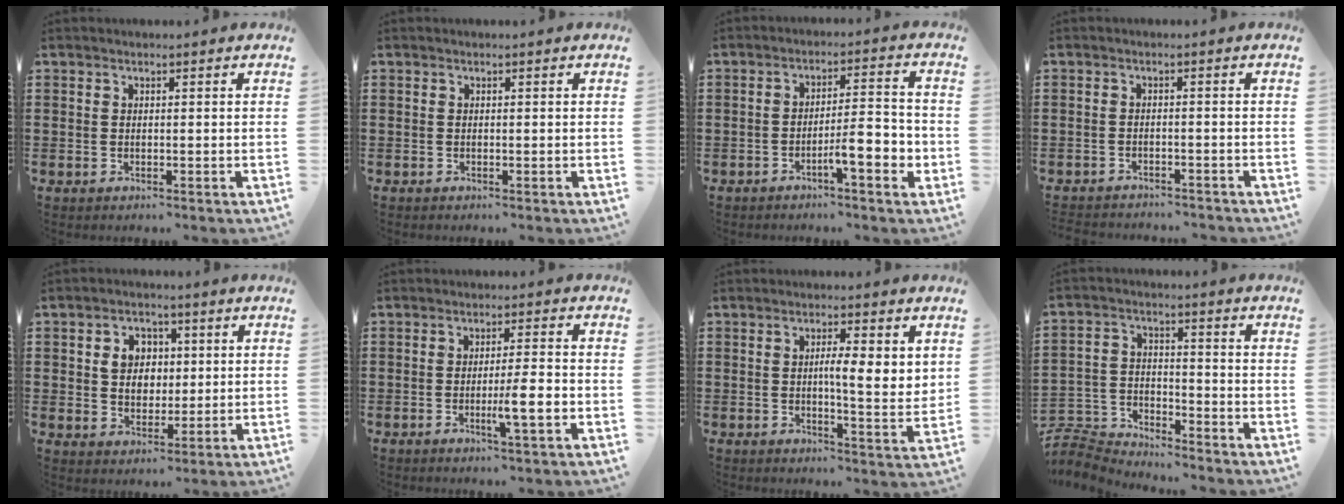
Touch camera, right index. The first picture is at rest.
{"total": 0.0}
{"total": 6.9, "force": [-3.0, 1.3, 6.1], "torque": [-0.090, 0.000, -0.052]}
{"total": 1.9, "force": [-1.9, 0.1, -0.1], "torque": [-0.004, 0.000, -0.039]}
{"total": 5.3, "force": [1.1, 4.4, 2.7], "torque": [-0.063, 0.015, 0.013]}
{"total": 5.7, "force": [-1.7, 0.4, 5.5], "torque": [-0.088, -0.008, -0.027]}
{"total": 5.5, "force": [1.1, 1.1, 5.3], "torque": [-0.086, -0.006, 0.012]}
{"total": 5.0, "force": [-4.9, 1.0, 0.0], "torque": [-0.025, -0.002, -0.108]}